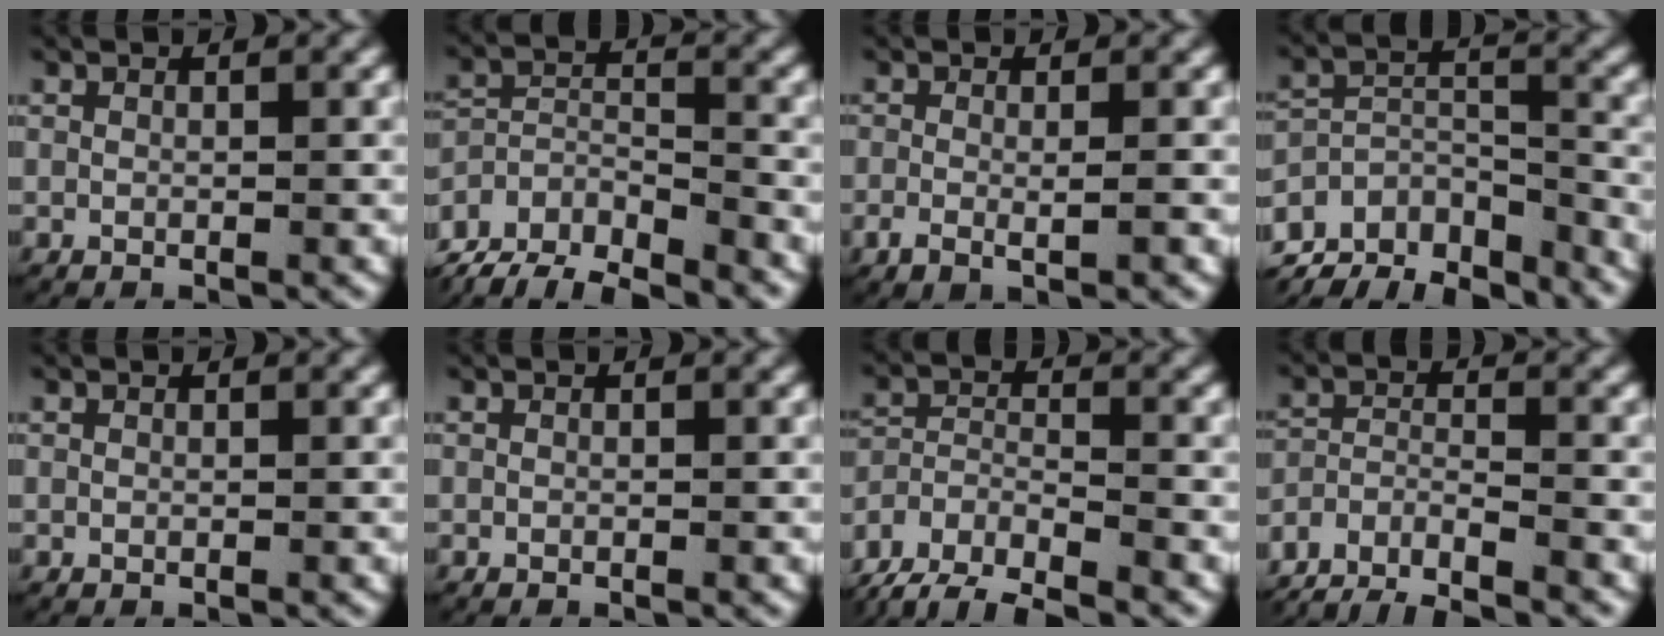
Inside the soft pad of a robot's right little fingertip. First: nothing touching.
{"total": 11.3, "force": [-7.6, 7.4, 3.8], "torque": [-0.089, -0.048, -0.124]}
{"total": 2.3, "force": [-1.0, 0.8, 1.9], "torque": [-0.046, -0.011, -0.013]}
{"total": 13.7, "force": [-9.0, 7.9, 6.6], "torque": [-0.110, -0.042, -0.131]}
{"total": 0.0}
{"total": 0.0}
{"total": 7.4, "force": [-4.6, 5.4, 2.2], "torque": [-0.059, -0.020, -0.085]}
{"total": 11.7, "force": [-10.4, 4.8, 2.6], "torque": [-0.050, -0.033, -0.165]}